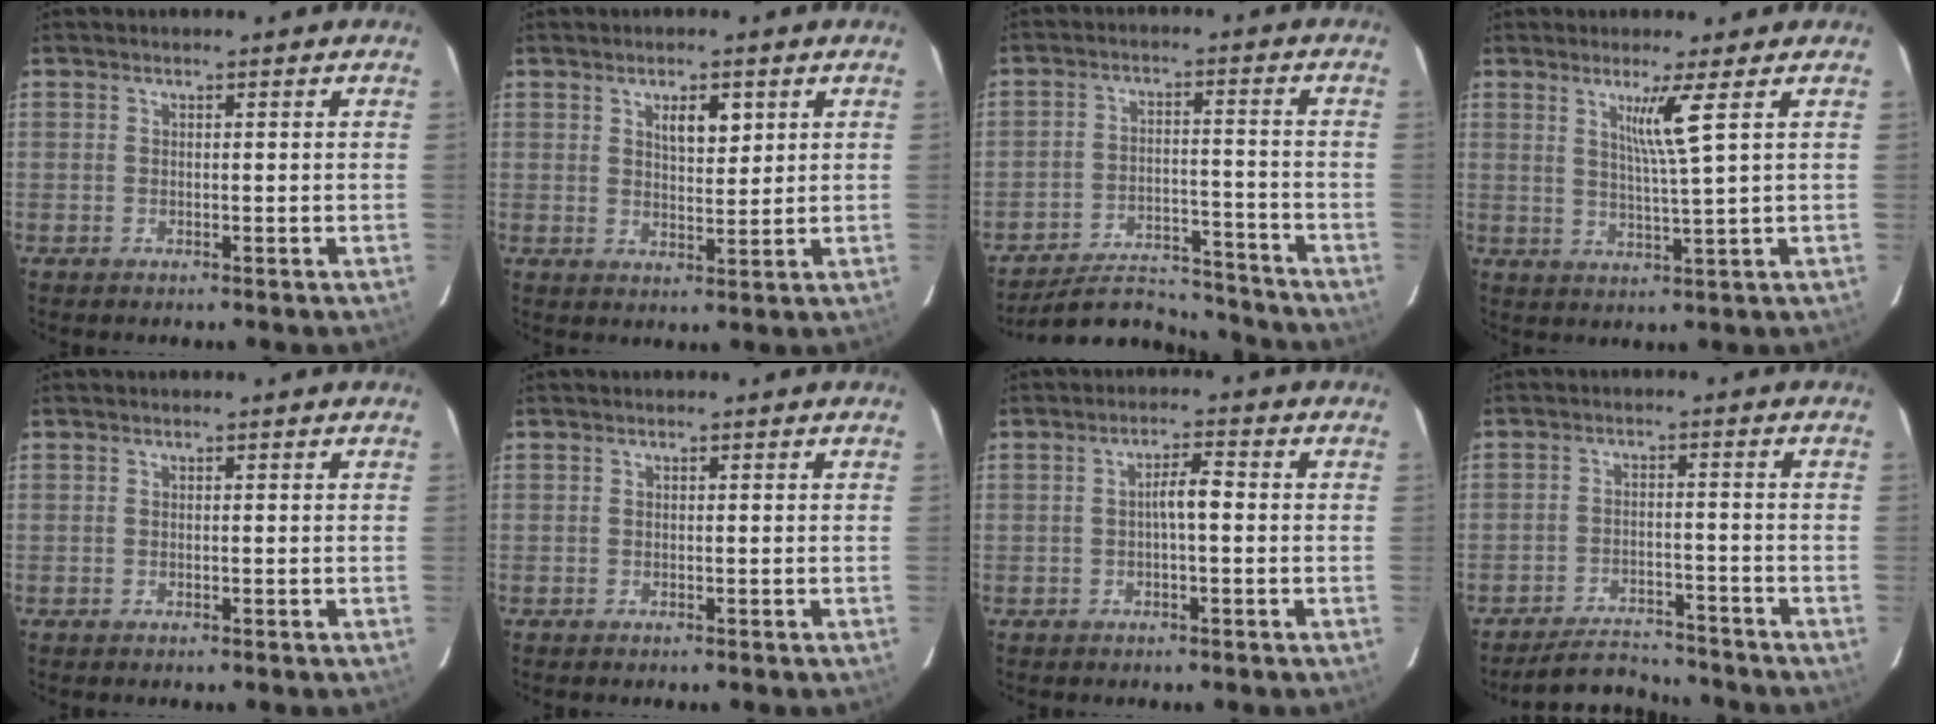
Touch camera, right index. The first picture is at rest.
{"total": 4.1, "force": [2.0, 1.5, 3.3], "torque": [-0.054, -0.001, 0.034]}
{"total": 11.2, "force": [-10.9, 2.2, 0.5], "torque": [0.002, 0.022, -0.164]}
{"total": 5.2, "force": [2.2, -1.7, 4.4], "torque": [-0.082, -0.015, 0.044]}
{"total": 0.0}
{"total": 0.0}
{"total": 3.2, "force": [-0.2, 0.5, 3.1], "torque": [-0.052, 0.009, -0.005]}
{"total": 7.7, "force": [-7.6, 1.7, 0.1], "torque": [0.000, 0.007, -0.122]}